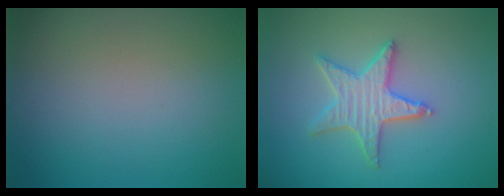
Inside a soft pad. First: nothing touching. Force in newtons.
{"total": 3.5, "press": 3.4, "slide": 0.7}